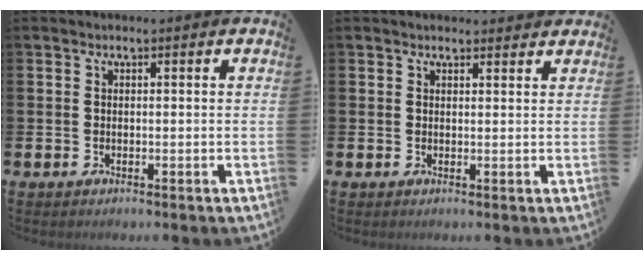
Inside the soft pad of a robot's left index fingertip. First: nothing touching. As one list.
[{"total": 1.6, "force": [1.5, 0.4, 0.0], "torque": [0.015, -0.006, 0.024]}]